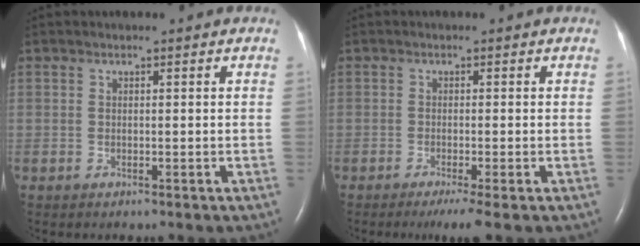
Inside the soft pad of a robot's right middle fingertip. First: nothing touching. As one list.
[{"total": 3.3, "force": [-2.1, -0.3, 2.6], "torque": [-0.040, -0.012, -0.037]}]